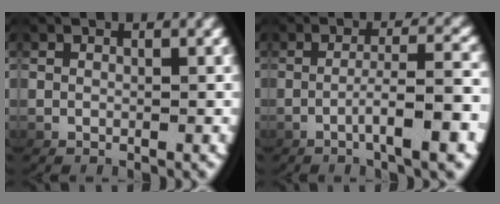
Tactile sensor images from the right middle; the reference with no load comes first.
{"total": 4.9, "force": [-1.9, 0.6, 4.5], "torque": [-0.068, 0.007, -0.030]}